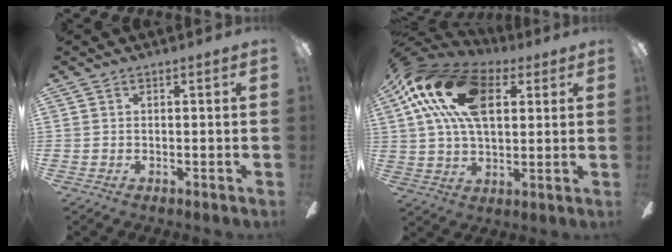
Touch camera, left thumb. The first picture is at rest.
{"total": 21.5, "force": [7.8, 12.6, 15.5], "torque": [-0.283, 0.010, 0.135]}